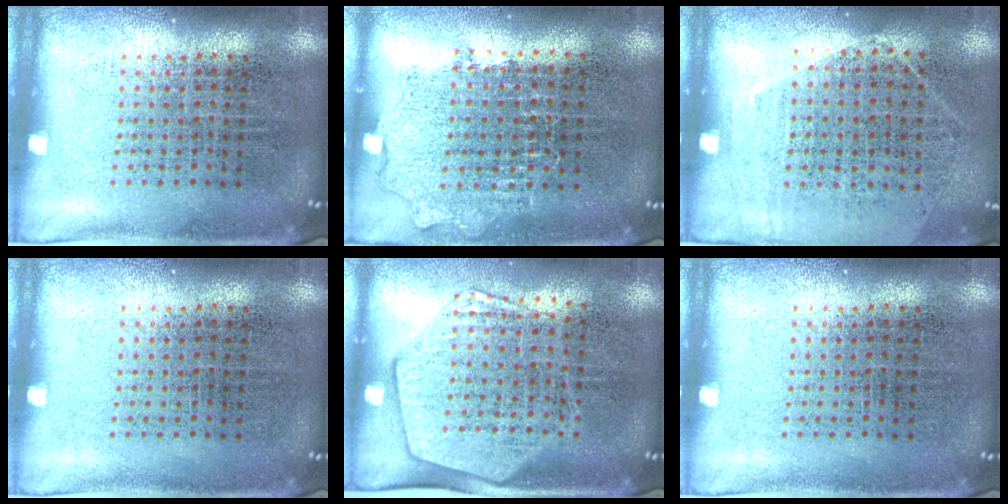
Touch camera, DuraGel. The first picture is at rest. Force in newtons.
{"total": 0.9, "press": 0.8, "slide": 0.3}
{"total": 1.3, "press": 1.0, "slide": 0.7}
{"total": 0.0}
{"total": 1.9, "press": 1.7, "slide": 0.9}
{"total": 0.0}